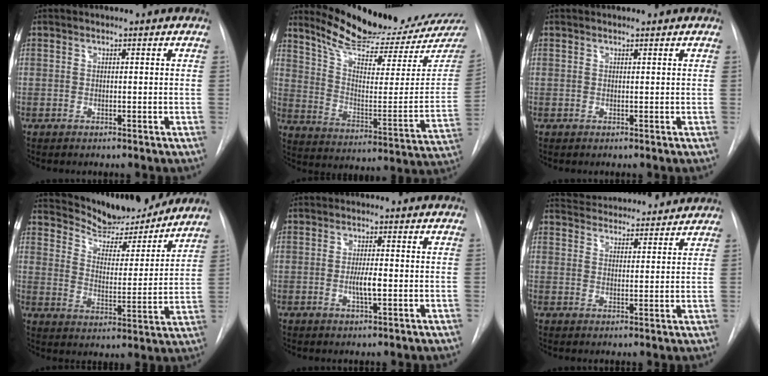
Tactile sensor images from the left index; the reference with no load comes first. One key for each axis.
{"total": 20.9, "fx": 19.7, "fy": 1.4, "fz": 6.8, "tx": -0.112, "ty": -0.098, "tz": 0.277}
{"total": 0.0}
{"total": 15.2, "fx": 14.4, "fy": 2.7, "fz": 4.1, "tx": -0.062, "ty": -0.022, "tz": 0.208}
{"total": 3.3, "fx": -0.8, "fy": 0.4, "fz": 3.1, "tx": -0.059, "ty": -0.004, "tz": -0.014}
{"total": 14.0, "fx": 13.4, "fy": 2.7, "fz": 3.0, "tx": -0.040, "ty": 0.021, "tz": 0.180}